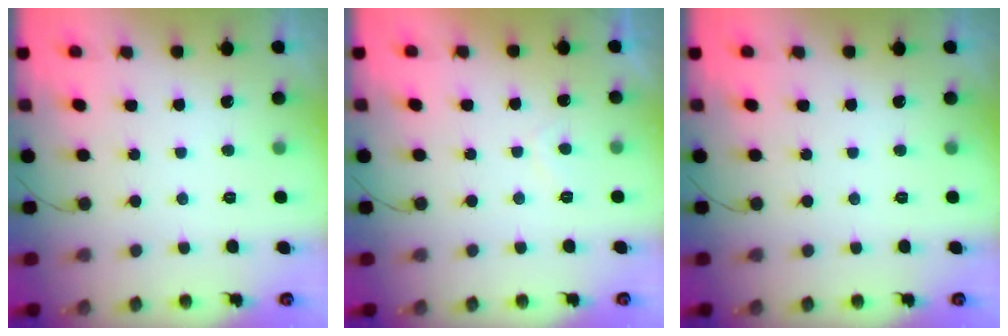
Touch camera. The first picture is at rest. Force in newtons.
{"total": 0.9, "press": 0.7, "slide": 0.6}
{"total": 0.0}